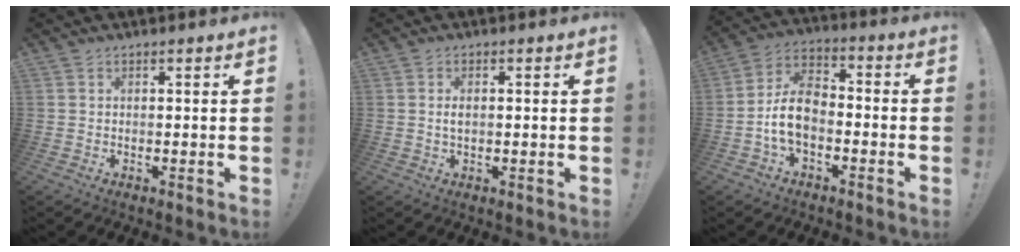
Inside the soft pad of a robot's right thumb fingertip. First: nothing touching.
{"total": 1.7, "force": [0.2, 0.7, 1.5], "torque": [-0.023, 0.000, 0.002]}
{"total": 10.6, "force": [-2.9, 6.9, 7.5], "torque": [-0.145, 0.019, -0.051]}